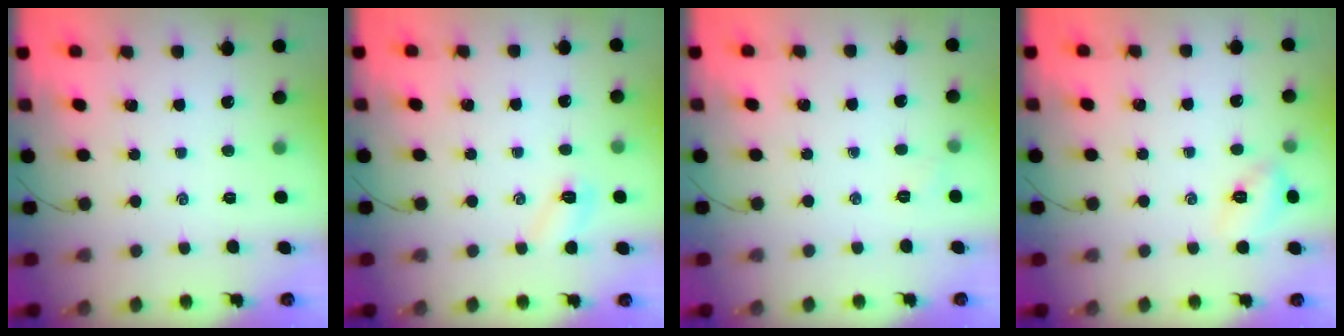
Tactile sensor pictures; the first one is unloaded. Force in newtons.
{"total": 4.0, "press": 3.9, "slide": 1.0}
{"total": 3.9, "press": 3.8, "slide": 1.1}
{"total": 6.3, "press": 6.1, "slide": 1.3}